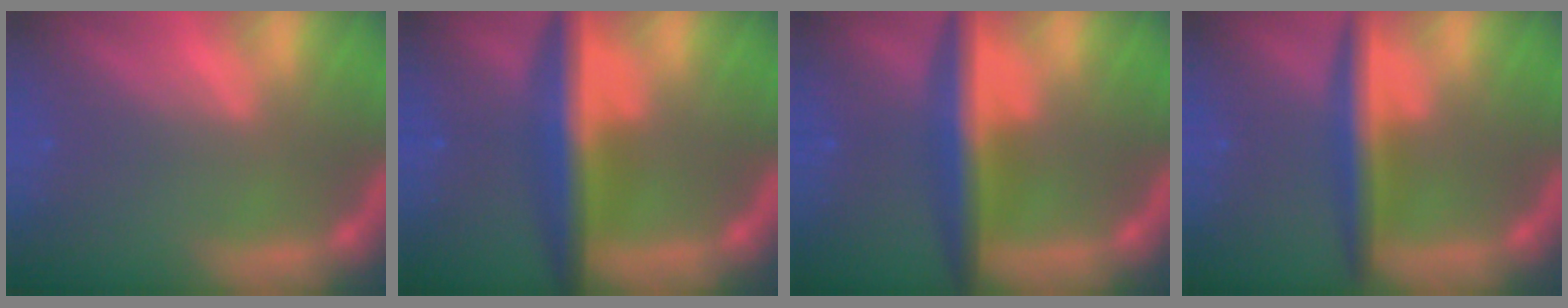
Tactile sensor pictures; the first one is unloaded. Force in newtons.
{"total": 7.4}
{"total": 6.5}
{"total": 5.0}